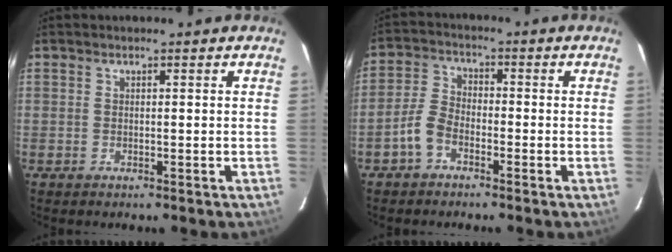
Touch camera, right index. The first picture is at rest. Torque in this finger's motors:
{"motor_torque": [0.56, -0.23, 0.05, 0.03]}